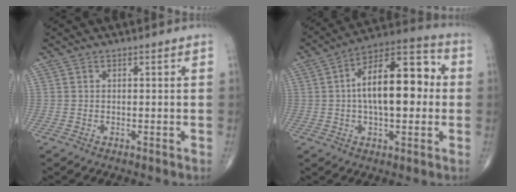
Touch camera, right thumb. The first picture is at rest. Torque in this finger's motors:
{"motor_torque": [0.17, 0.65, 1.15, 0.25, 0.14]}